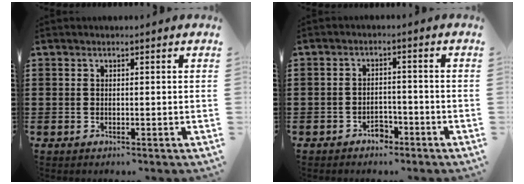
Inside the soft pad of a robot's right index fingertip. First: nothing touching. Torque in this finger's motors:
{"motor_torque": [2.14, 0.00, 0.02, 0.00]}